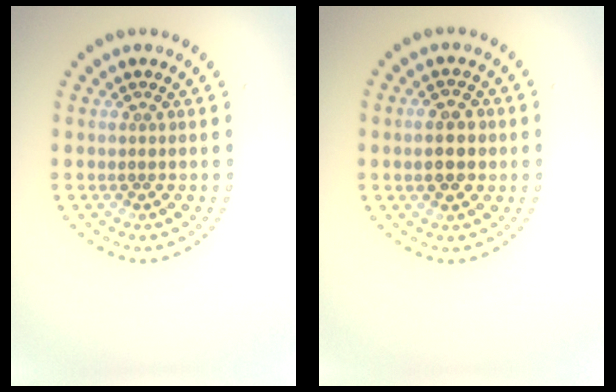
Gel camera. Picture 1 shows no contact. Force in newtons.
{"total": 3.7, "press": 3.7, "slide": 0.1}